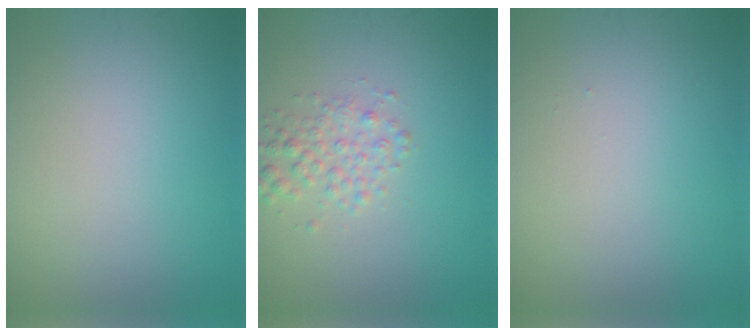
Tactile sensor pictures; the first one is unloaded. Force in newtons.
{"total": 2.4, "press": 2.4, "slide": 0.1}
{"total": 0.0}